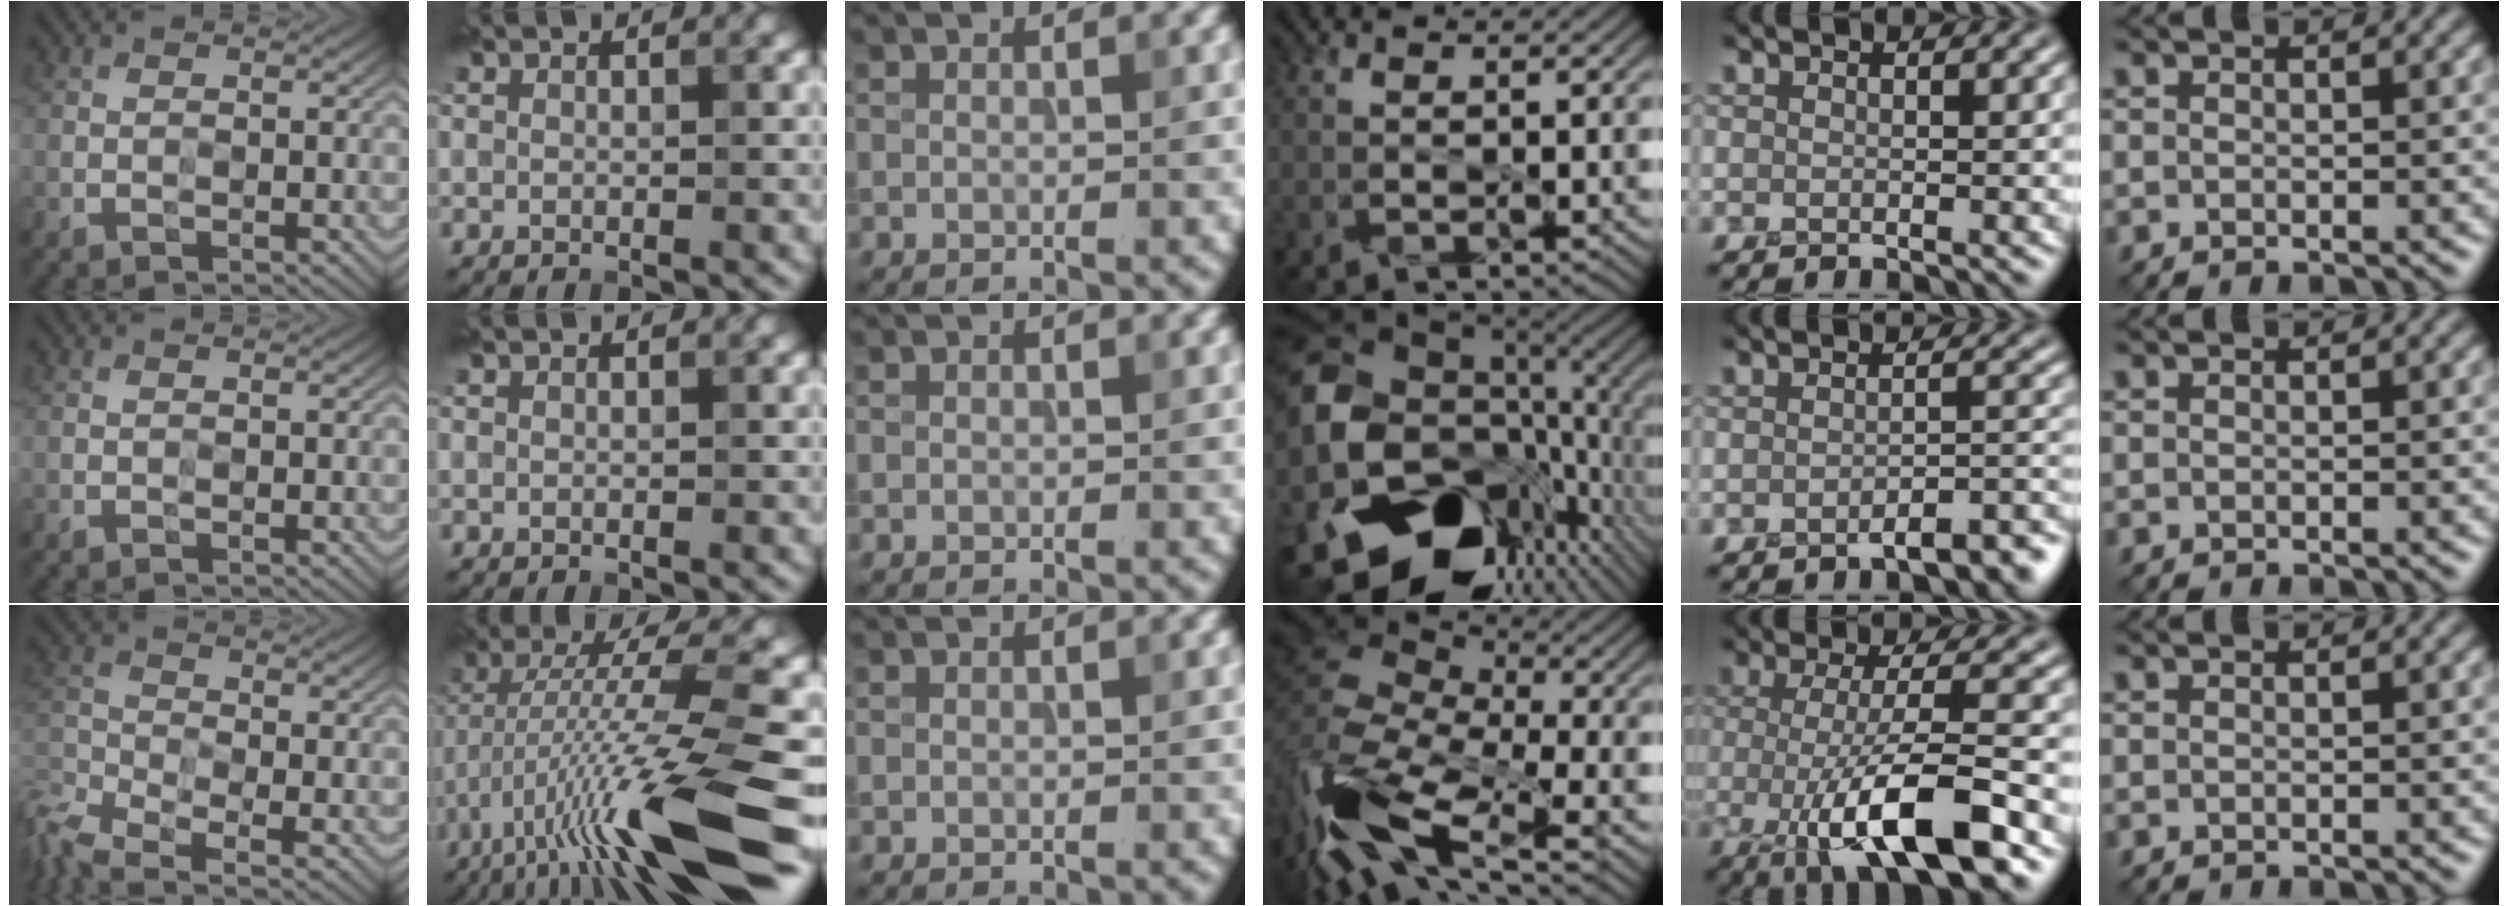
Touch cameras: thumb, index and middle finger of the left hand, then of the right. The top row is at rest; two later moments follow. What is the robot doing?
{"motion": "peel", "object": "tape"}